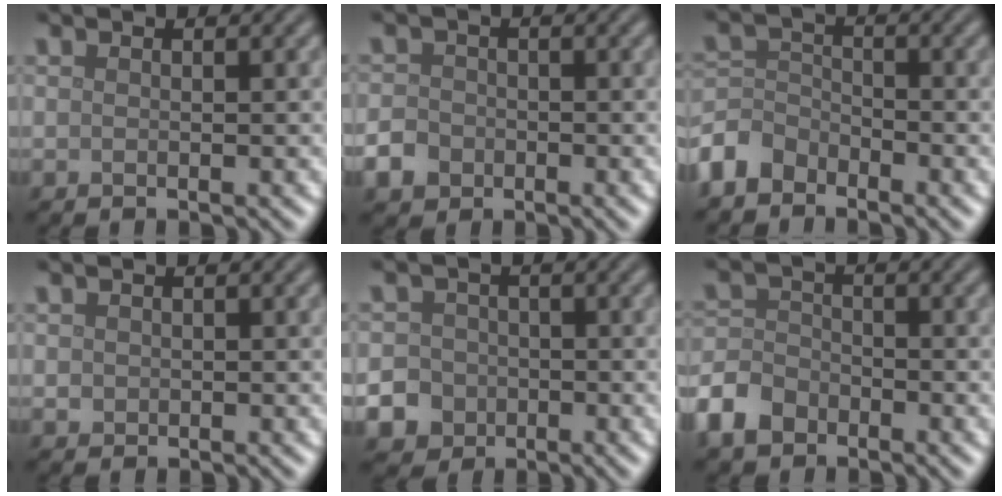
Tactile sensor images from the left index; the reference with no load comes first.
{"total": 2.7, "force": [-1.3, 2.2, 0.9], "torque": [-0.019, -0.003, -0.030]}
{"total": 3.6, "force": [-2.7, 2.2, 0.9], "torque": [-0.021, 0.004, -0.068]}
{"total": 0.7, "force": [0.1, 0.7, 0.2], "torque": [0.001, -0.001, 0.001]}
{"total": 10.2, "force": [-4.7, 8.9, 2.1], "torque": [-0.054, -0.032, -0.108]}
{"total": 4.5, "force": [-2.9, 3.0, 1.8], "torque": [-0.042, 0.004, -0.070]}